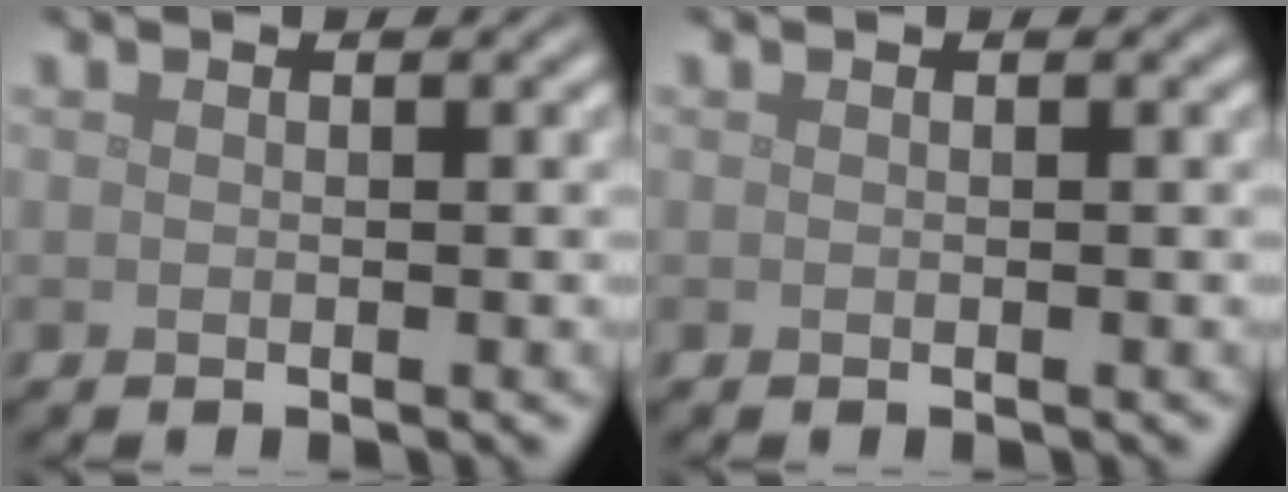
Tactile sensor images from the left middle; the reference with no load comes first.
{"total": 0.0}